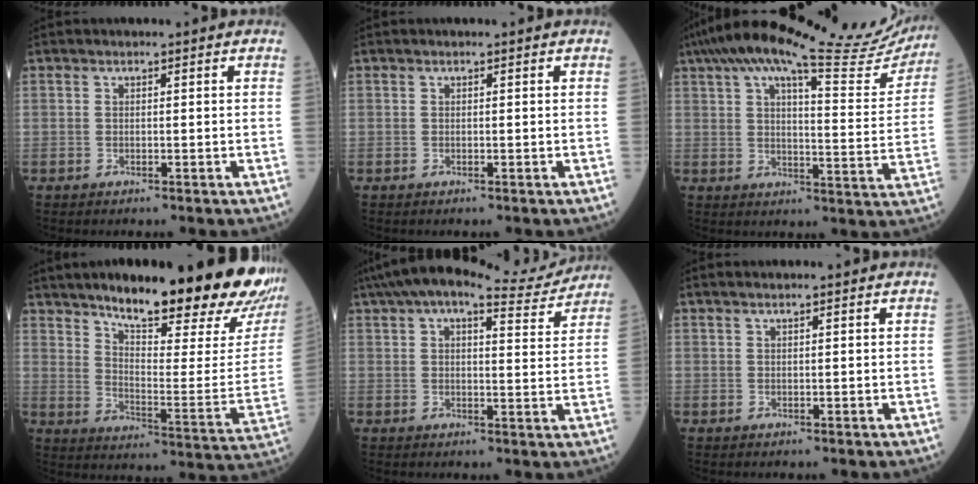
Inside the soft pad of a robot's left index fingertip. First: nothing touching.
{"total": 0.0}
{"total": 26.3, "force": [22.6, 4.1, 12.8], "torque": [-0.198, -0.012, 0.279]}
{"total": 26.5, "force": [21.7, 3.3, 14.8], "torque": [-0.220, -0.070, 0.284]}
{"total": 13.1, "force": [11.7, 2.2, 5.4], "torque": [-0.087, 0.021, 0.156]}
{"total": 1.1, "force": [0.9, 0.0, 0.6], "torque": [-0.013, 0.014, 0.020]}